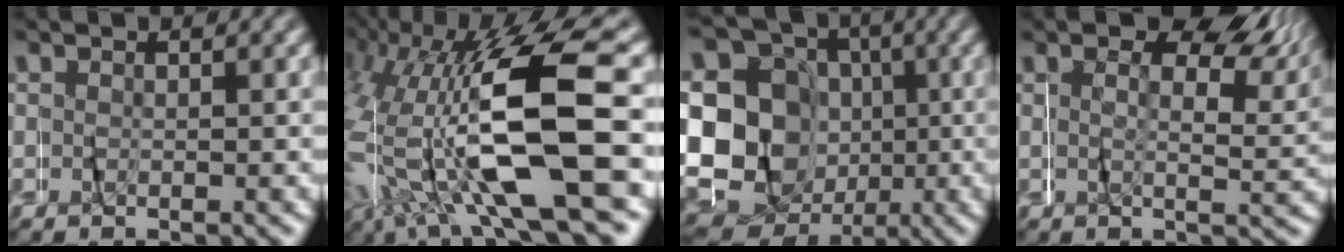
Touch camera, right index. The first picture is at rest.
{"total": 13.3, "force": [0.5, 6.5, 11.6], "torque": [-0.220, 0.013, 0.009]}
{"total": 16.2, "force": [-0.3, 14.1, 7.8], "torque": [-0.166, -0.029, -0.011]}
{"total": 4.7, "force": [1.9, 1.2, 4.1], "torque": [-0.049, 0.014, 0.018]}